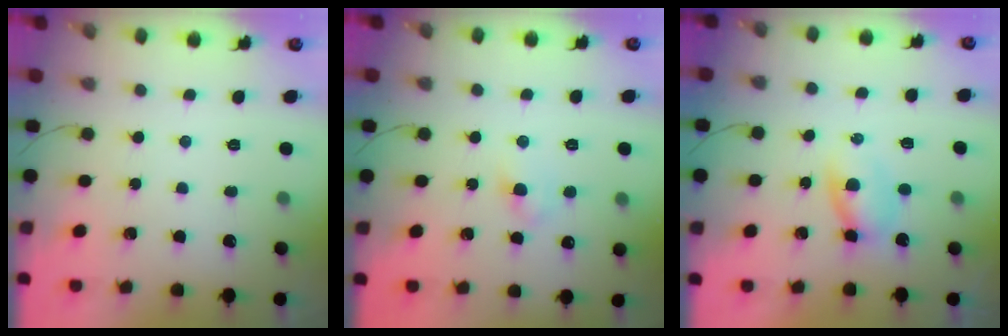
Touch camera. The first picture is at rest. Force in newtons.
{"total": 3.3, "press": 3.2, "slide": 1.1}
{"total": 3.3, "press": 3.0, "slide": 1.3}